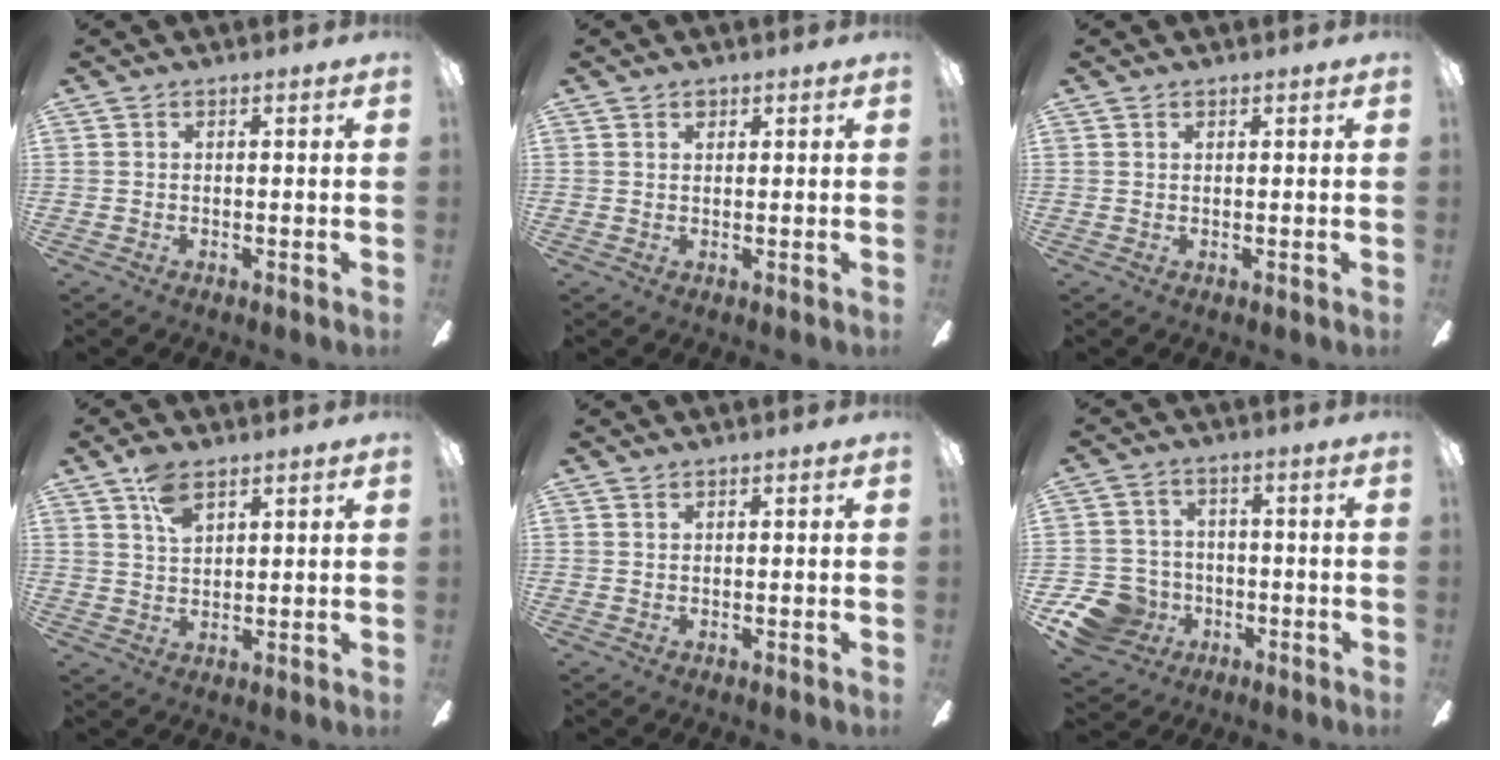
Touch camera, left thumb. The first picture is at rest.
{"total": 1.1, "force": [0.8, 0.7, 0.4], "torque": [-0.001, -0.001, 0.013]}
{"total": 0.5, "force": [0.4, 0.3, 0.2], "torque": [-0.005, 0.001, 0.007]}
{"total": 6.4, "force": [3.9, 3.3, 3.9], "torque": [-0.070, -0.004, 0.070]}
{"total": 0.7, "force": [0.6, 0.3, 0.2], "torque": [-0.006, 0.001, 0.012]}
{"total": 10.6, "force": [-4.6, 8.9, 3.5], "torque": [-0.091, 0.034, -0.080]}